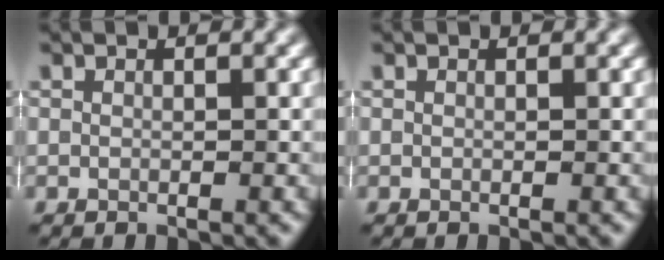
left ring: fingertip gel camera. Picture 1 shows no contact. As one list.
[{"total": 0.0}]